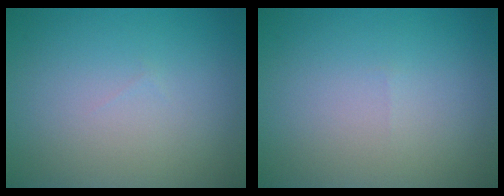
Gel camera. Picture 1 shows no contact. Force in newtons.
{"total": 0.0}